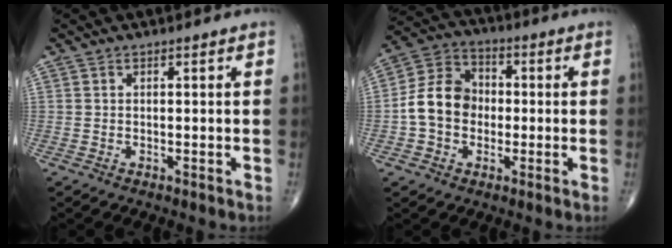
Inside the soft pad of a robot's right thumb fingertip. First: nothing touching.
{"total": 10.5, "force": [-1.1, 8.5, 6.1], "torque": [-0.099, 0.037, -0.031]}